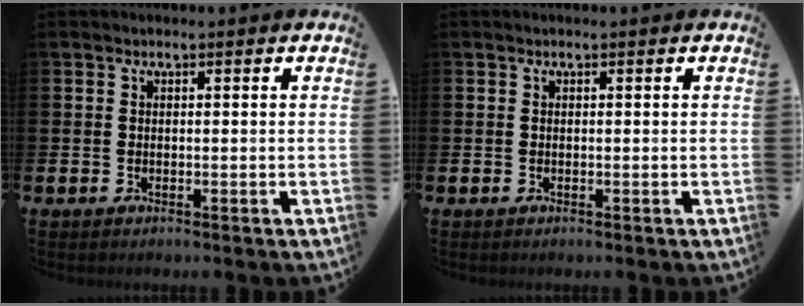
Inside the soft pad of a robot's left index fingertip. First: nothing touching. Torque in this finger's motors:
{"motor_torque": [0.00, 0.00, 0.00, 0.01]}